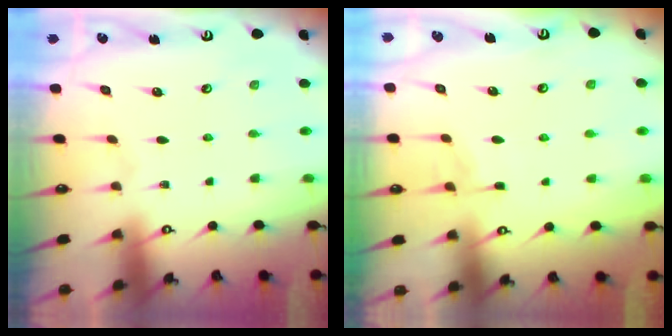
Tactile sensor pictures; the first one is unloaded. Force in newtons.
{"total": 5.3, "press": 5.3, "slide": 0.7}